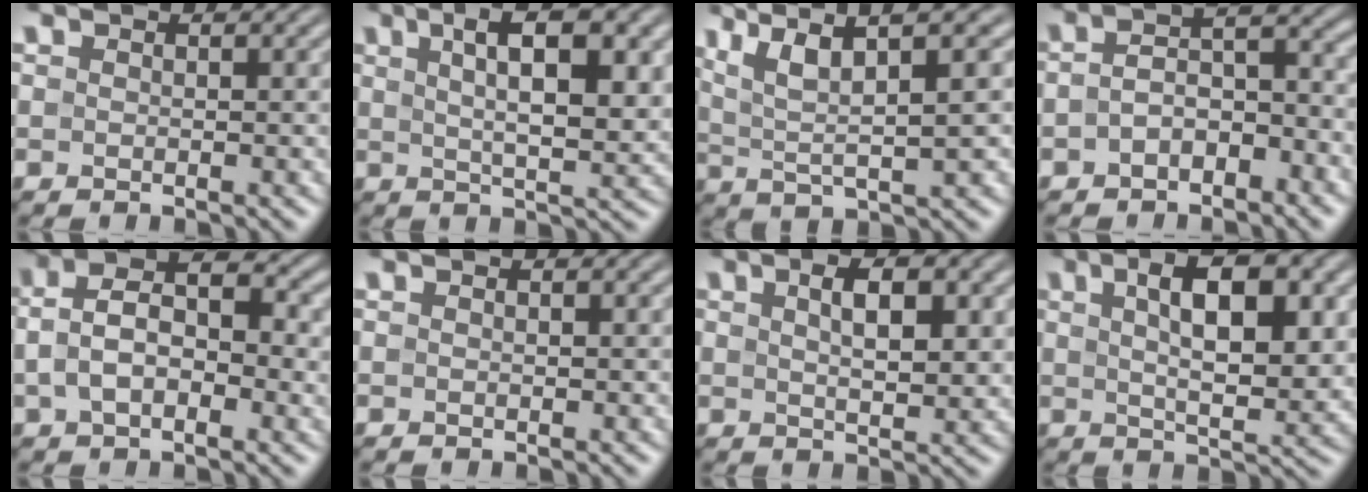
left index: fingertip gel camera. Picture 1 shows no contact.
{"total": 7.8, "force": [2.7, 2.5, 6.9], "torque": [-0.100, 0.005, 0.043]}
{"total": 7.1, "force": [3.7, 1.6, 5.9], "torque": [-0.109, 0.014, 0.070]}
{"total": 4.2, "force": [-1.7, 2.3, 3.1], "torque": [-0.054, 0.011, -0.037]}
{"total": 6.7, "force": [0.0, 4.0, 5.3], "torque": [-0.091, 0.016, -0.010]}
{"total": 0.0}
{"total": 4.2, "force": [1.4, 1.7, 3.5], "torque": [-0.063, 0.001, 0.028]}
{"total": 7.9, "force": [2.4, 2.8, 7.0], "torque": [-0.105, 0.004, 0.038]}